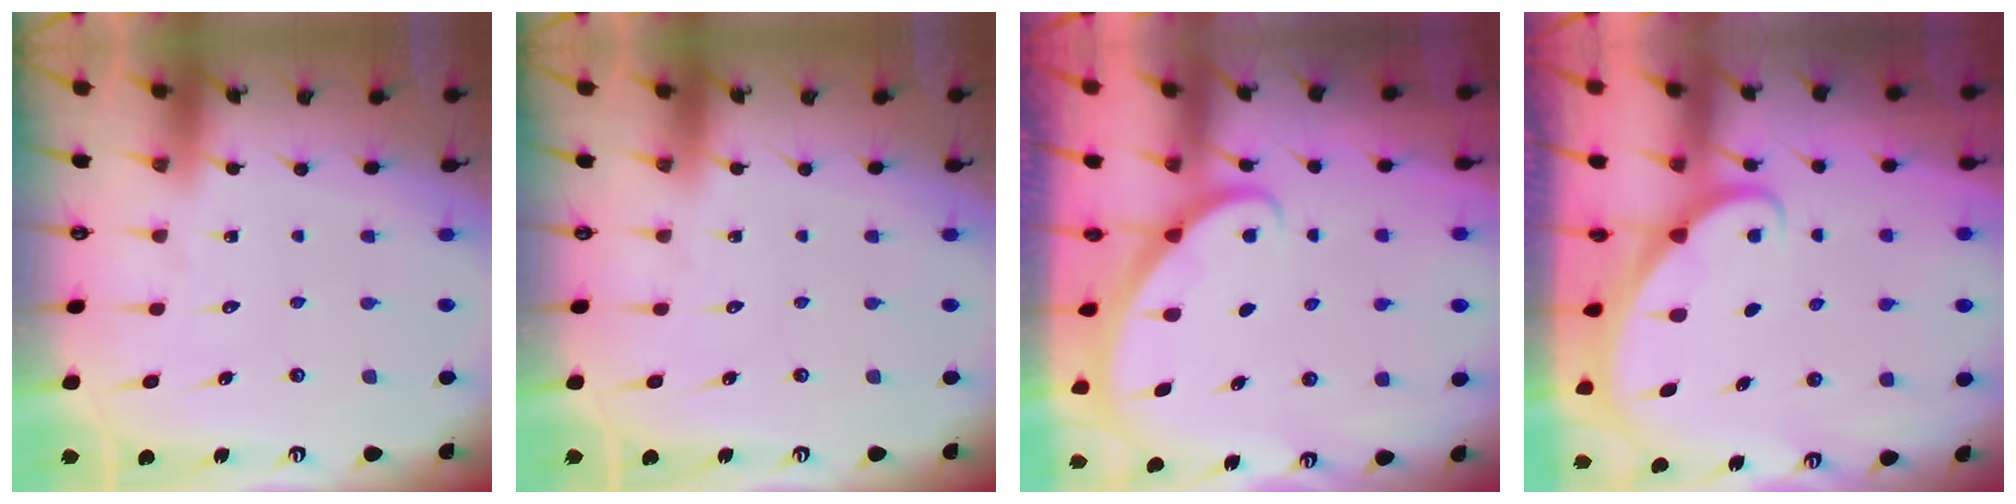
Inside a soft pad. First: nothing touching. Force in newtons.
{"total": 0.0}
{"total": 2.3, "press": 2.3, "slide": 0.1}
{"total": 1.9, "press": 1.9, "slide": 0.1}